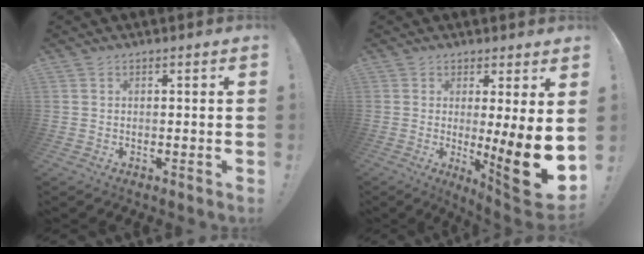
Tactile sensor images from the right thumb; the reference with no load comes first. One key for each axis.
{"total": 14.7, "fx": -1.8, "fy": 0.7, "fz": 14.6, "tx": -0.189, "ty": -0.026, "tz": -0.020}